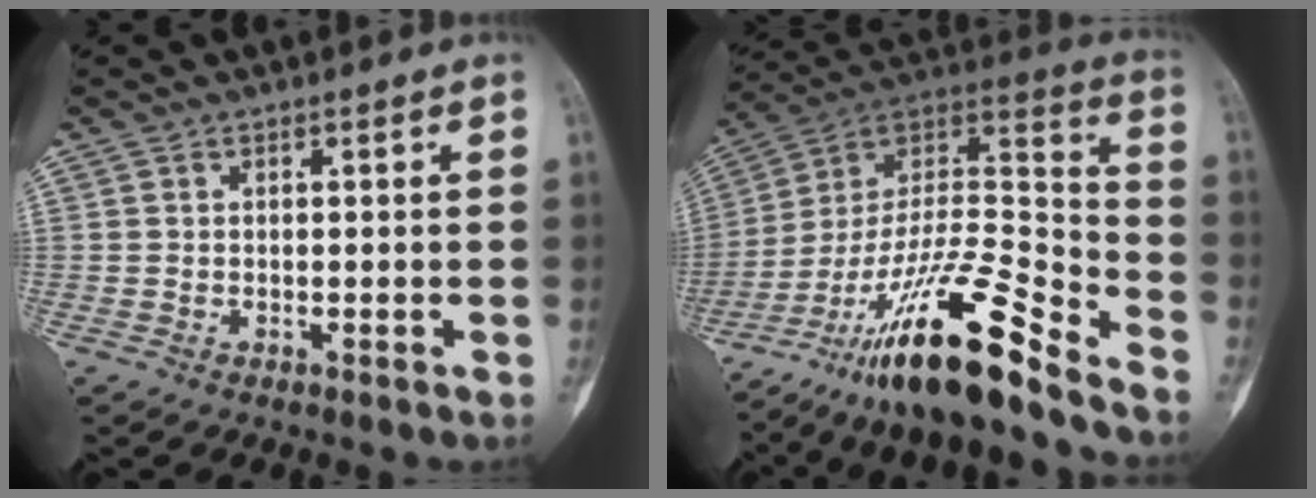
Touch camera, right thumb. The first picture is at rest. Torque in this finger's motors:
{"motor_torque": [3.33, 1.40, 0.98, -1.79, 0.53]}